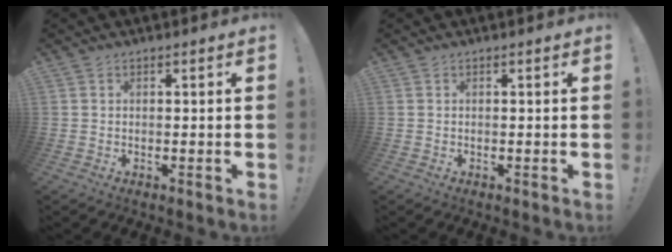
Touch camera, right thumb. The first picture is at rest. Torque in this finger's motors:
{"motor_torque": [0.00, 0.00, 0.01, 0.01, 0.00]}